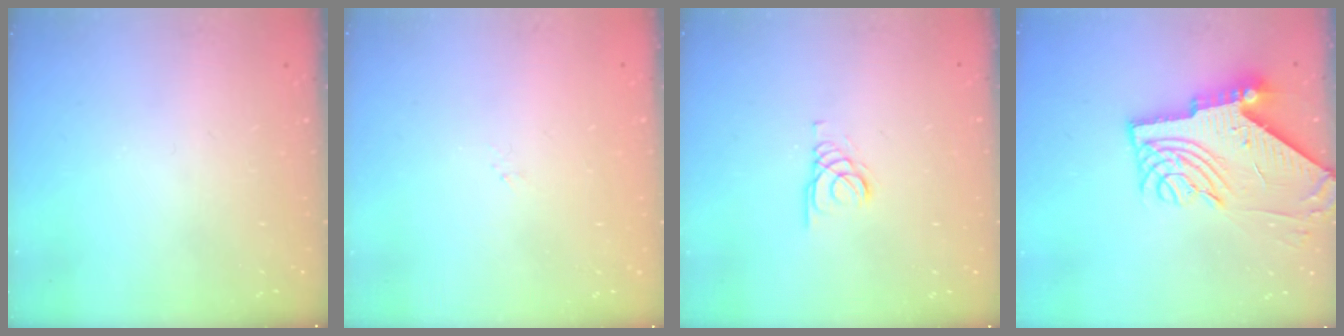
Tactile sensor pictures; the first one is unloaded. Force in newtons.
{"total": 1.3, "press": 1.2, "slide": 0.3}
{"total": 1.4, "press": 1.3, "slide": 0.2}
{"total": 13.6, "press": 13.5, "slide": 1.3}